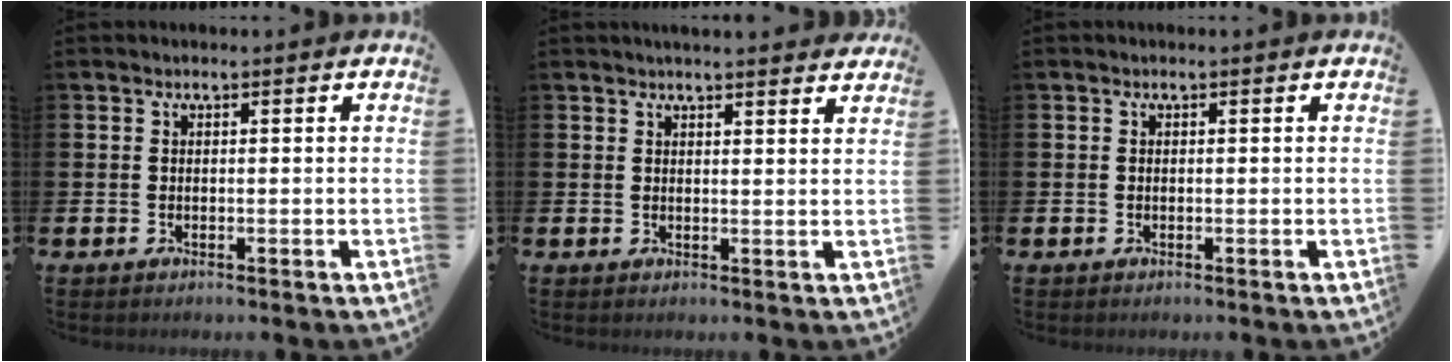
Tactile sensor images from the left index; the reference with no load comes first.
{"total": 2.7, "force": [2.7, -0.1, 0.2], "torque": [0.003, -0.017, 0.047]}
{"total": 0.0}